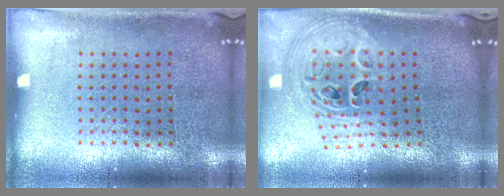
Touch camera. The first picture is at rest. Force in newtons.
{"total": 2.7, "press": 2.0, "slide": 1.8}